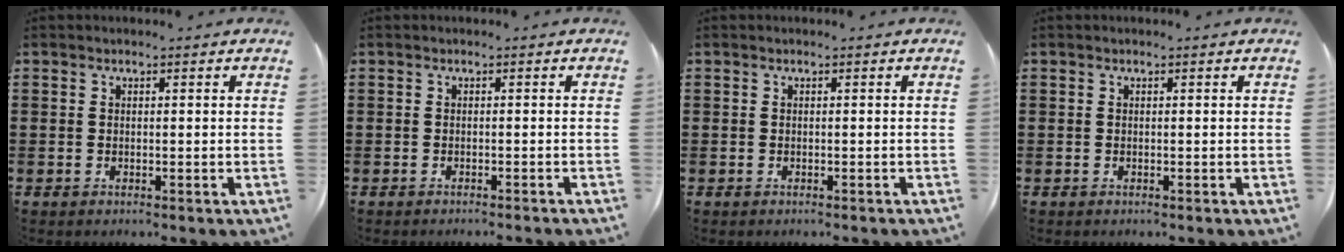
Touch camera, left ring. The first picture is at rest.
{"total": 0.7, "force": [-0.7, -0.1, 0.3], "torque": [-0.006, -0.001, -0.014]}
{"total": 0.0}
{"total": 0.0}